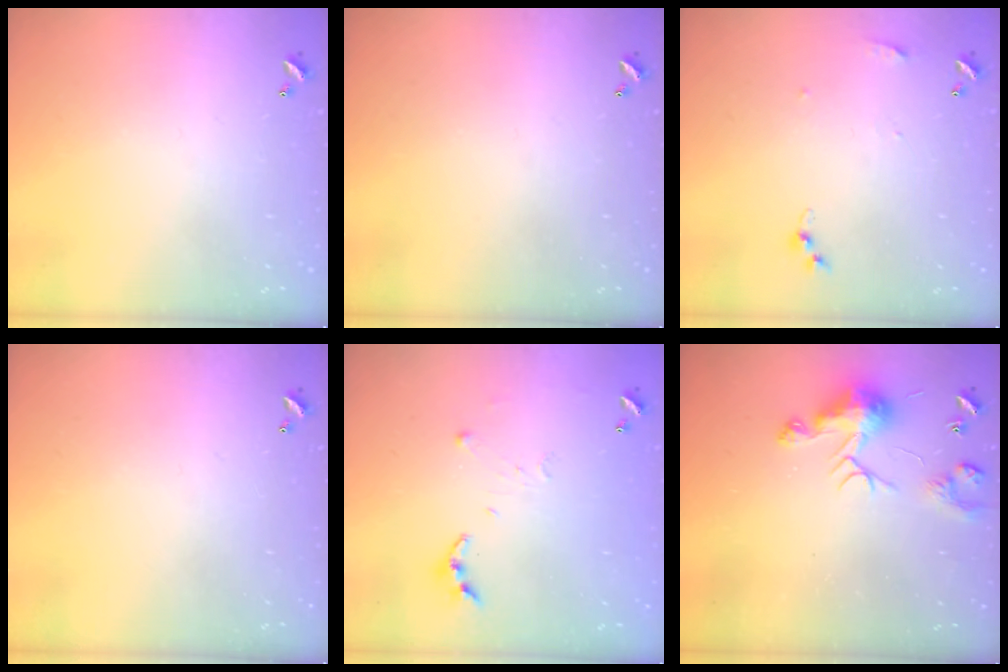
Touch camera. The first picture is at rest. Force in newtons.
{"total": 0.0}
{"total": 3.8, "press": 3.8, "slide": 0.5}
{"total": 0.0}
{"total": 4.9, "press": 4.8, "slide": 0.5}
{"total": 8.8, "press": 8.8, "slide": 0.0}